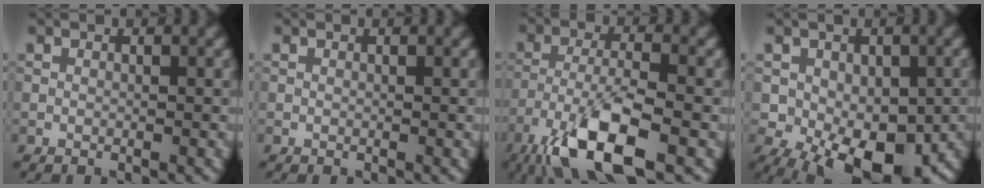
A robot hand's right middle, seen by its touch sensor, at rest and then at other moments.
{"total": 0.0}
{"total": 8.5, "force": [-4.9, 2.3, 6.6], "torque": [-0.125, -0.003, -0.095]}
{"total": 9.3, "force": [-2.8, 5.6, 6.8], "torque": [-0.096, -0.018, -0.044]}